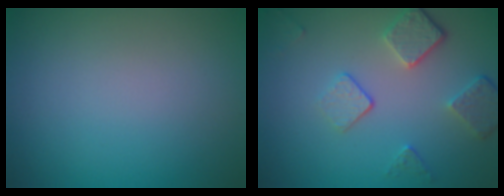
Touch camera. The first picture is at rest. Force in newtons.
{"total": 3.8, "press": 2.9, "slide": 2.5}